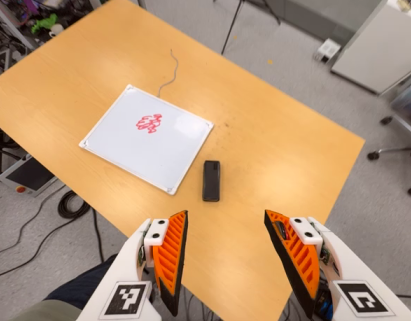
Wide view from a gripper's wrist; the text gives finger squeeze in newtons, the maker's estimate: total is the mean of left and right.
{"total": 0.0}